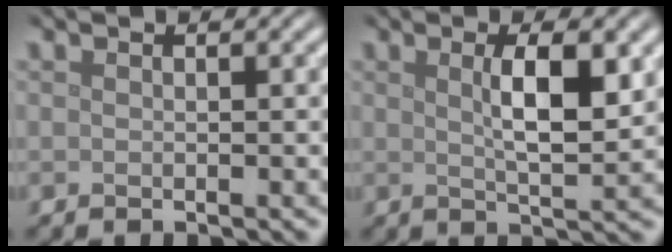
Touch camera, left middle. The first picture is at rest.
{"total": 4.4, "force": [1.2, 1.1, 4.1], "torque": [-0.066, 0.001, 0.022]}